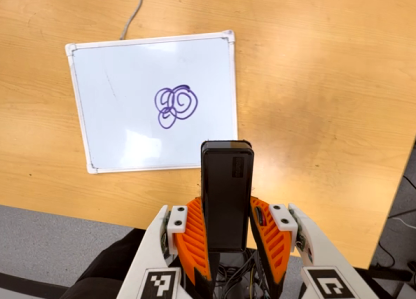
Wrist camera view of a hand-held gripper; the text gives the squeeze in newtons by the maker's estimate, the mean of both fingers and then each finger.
{"total": 4.3, "left": 3.0, "right": 5.6}